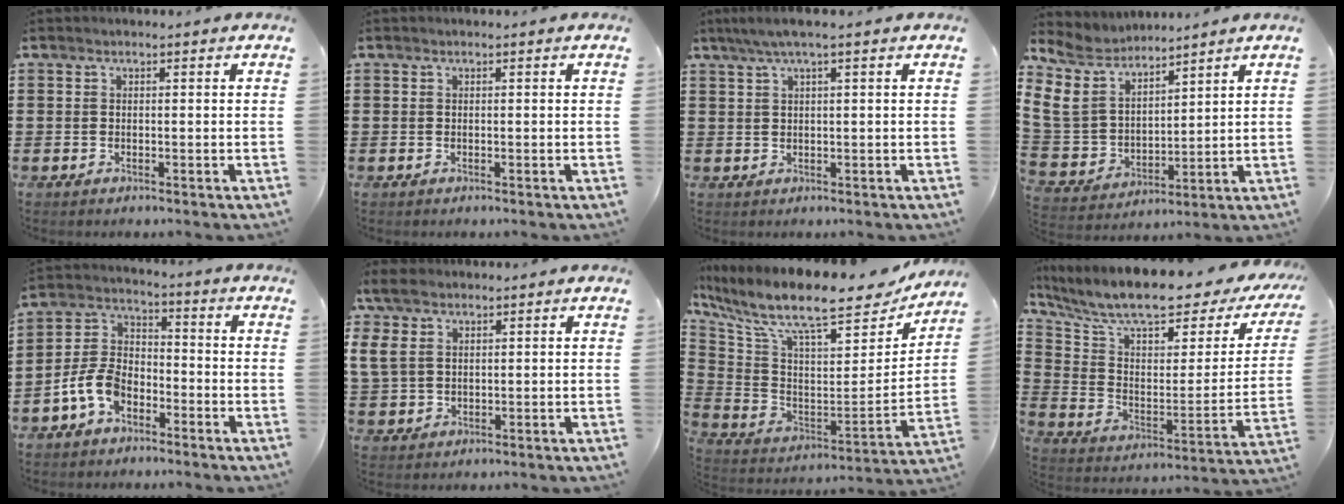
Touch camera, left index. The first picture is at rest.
{"total": 0.0}
{"total": 2.6, "force": [1.2, 0.0, 2.3], "torque": [-0.044, 0.001, 0.021]}
{"total": 8.1, "force": [5.8, 5.1, 2.6], "torque": [-0.099, -0.029, 0.105]}
{"total": 7.4, "force": [-4.1, 4.3, 4.3], "torque": [-0.123, 0.004, -0.089]}
{"total": 5.5, "force": [2.8, 3.8, 2.8], "torque": [-0.084, 0.010, 0.051]}
{"total": 11.8, "force": [9.1, 2.5, 7.0], "torque": [-0.163, -0.067, 0.152]}
{"total": 9.8, "force": [7.7, 1.6, 5.8], "torque": [-0.137, -0.055, 0.128]}